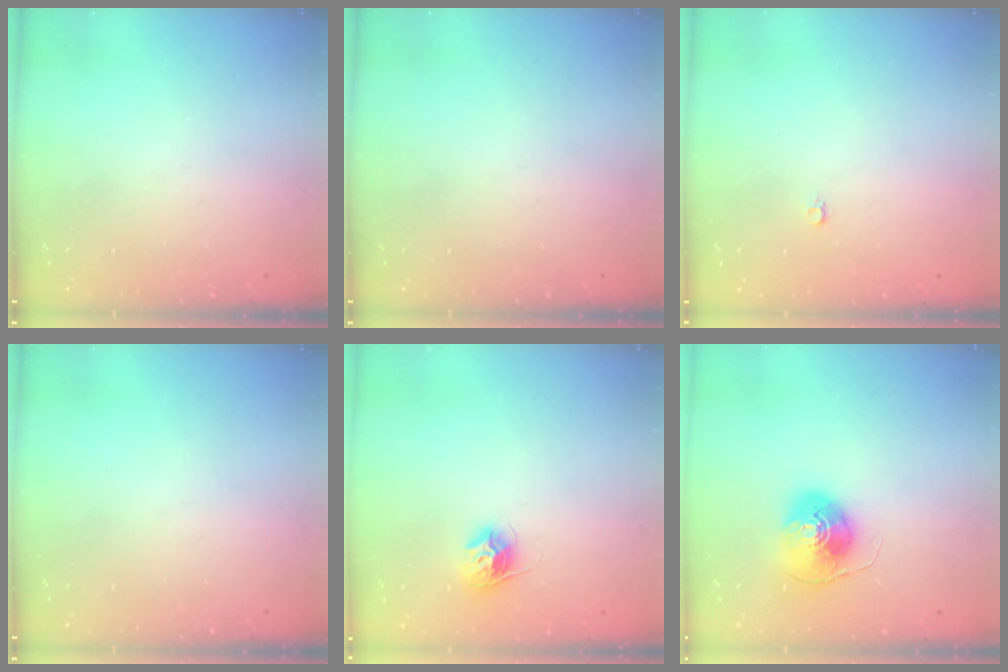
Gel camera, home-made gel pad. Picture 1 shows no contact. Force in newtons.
{"total": 0.0}
{"total": 2.2, "press": 2.2, "slide": 0.2}
{"total": 0.0}
{"total": 9.3, "press": 9.3, "slide": 0.5}
{"total": 8.8, "press": 8.7, "slide": 1.0}